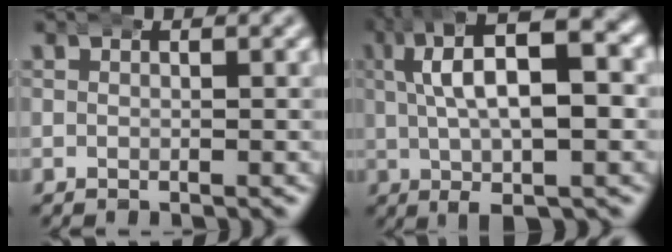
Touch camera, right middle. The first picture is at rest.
{"total": 11.9, "force": [2.1, 5.7, 10.2], "torque": [-0.145, 0.016, 0.026]}